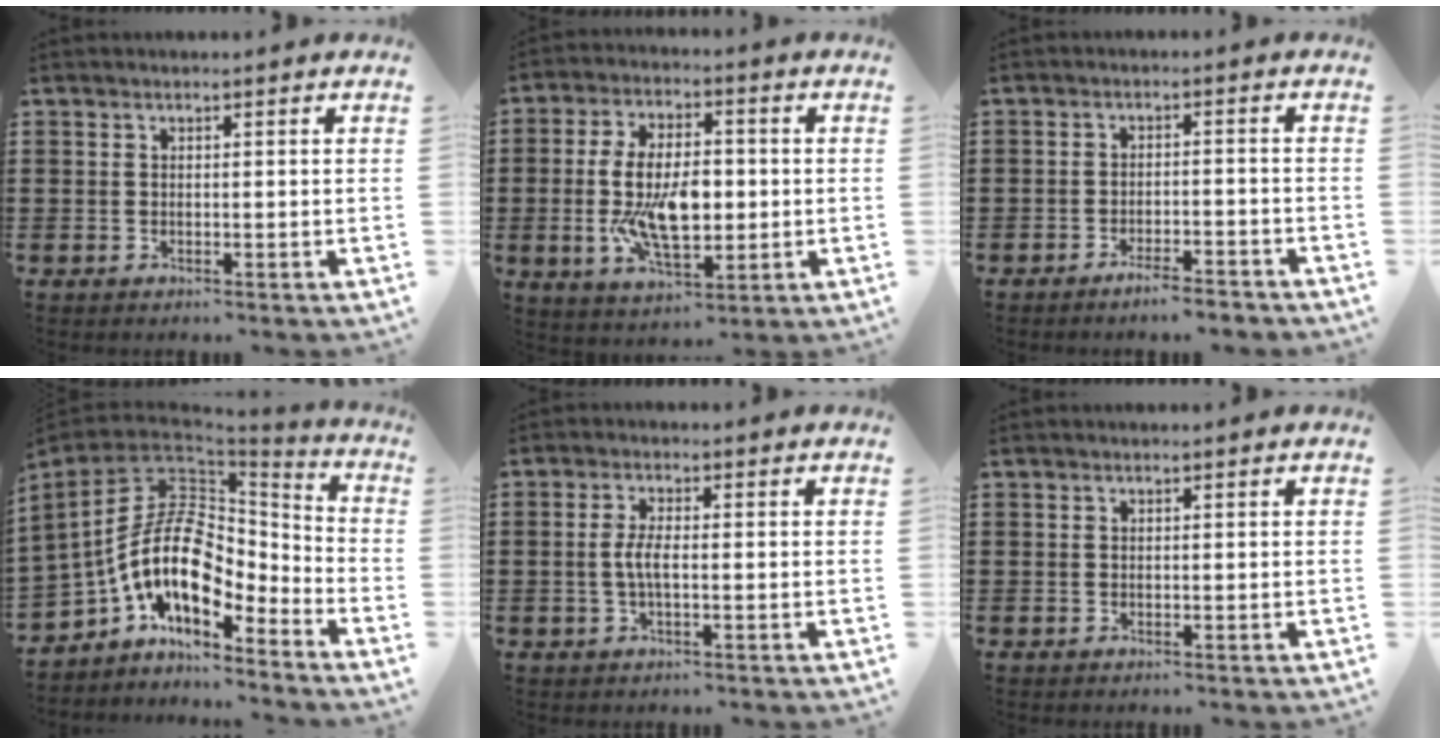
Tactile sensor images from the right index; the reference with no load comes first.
{"total": 11.6, "force": [-1.0, 5.8, 10.0], "torque": [-0.198, -0.005, -0.023]}
{"total": 3.2, "force": [-2.9, 0.0, 1.2], "torque": [-0.020, 0.003, -0.056]}
{"total": 15.4, "force": [-2.0, 9.4, 12.0], "torque": [-0.278, -0.002, -0.046]}
{"total": 3.3, "force": [-0.5, 0.8, 3.2], "torque": [-0.079, -0.007, -0.018]}
{"total": 0.0}